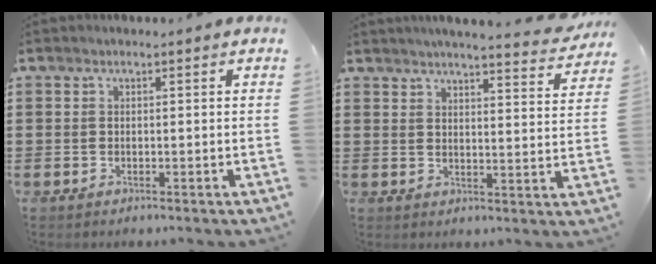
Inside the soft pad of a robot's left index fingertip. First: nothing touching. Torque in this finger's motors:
{"motor_torque": [1.65, 0.49, 0.67, 0.14]}